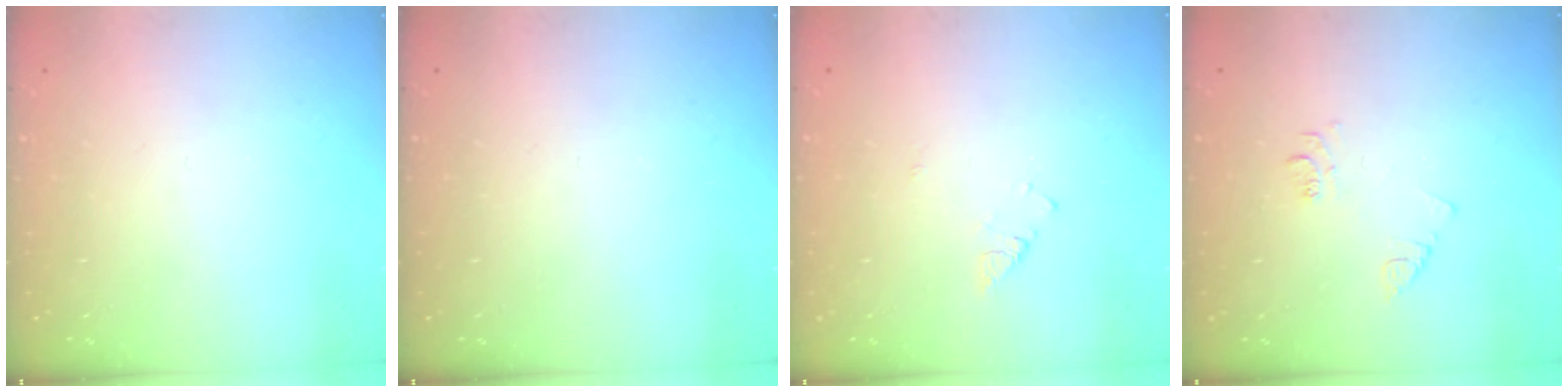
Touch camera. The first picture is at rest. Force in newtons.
{"total": 0.0}
{"total": 3.1, "press": 3.1, "slide": 0.5}
{"total": 3.6, "press": 3.6, "slide": 0.6}